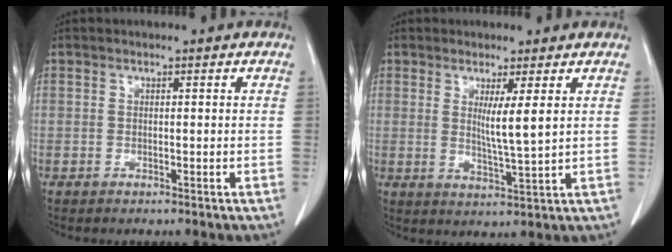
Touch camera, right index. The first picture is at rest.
{"total": 4.8, "force": [1.5, -0.4, 4.6], "torque": [-0.081, -0.020, 0.030]}